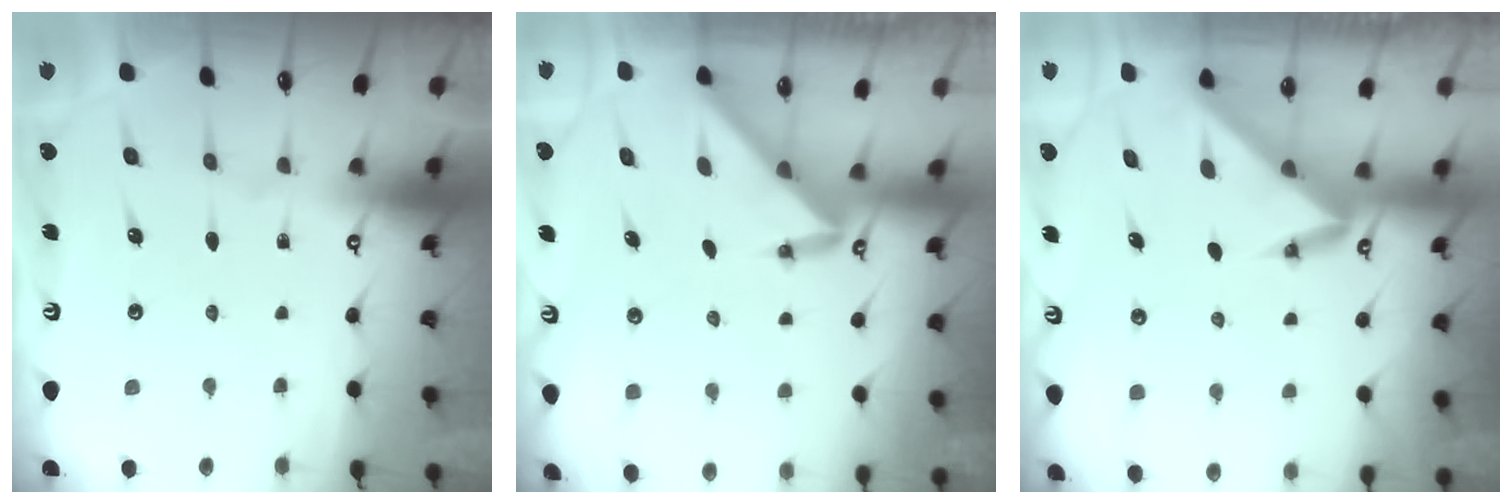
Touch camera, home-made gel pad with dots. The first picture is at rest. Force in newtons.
{"total": 3.1, "press": 3.1, "slide": 0.2}
{"total": 3.5, "press": 3.5, "slide": 0.2}